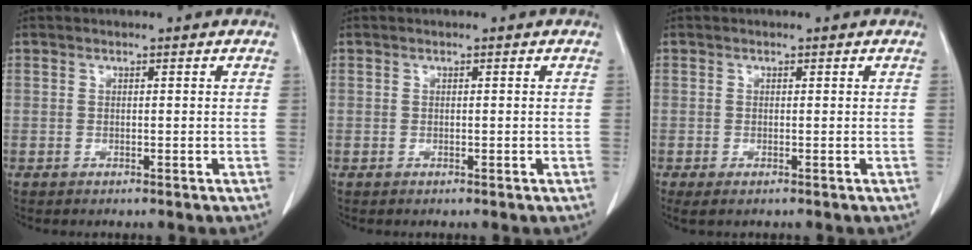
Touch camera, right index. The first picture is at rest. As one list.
[{"total": 0.0}, {"total": 1.5, "force": [-1.0, 0.4, 1.1], "torque": [-0.016, -0.005, -0.013]}]